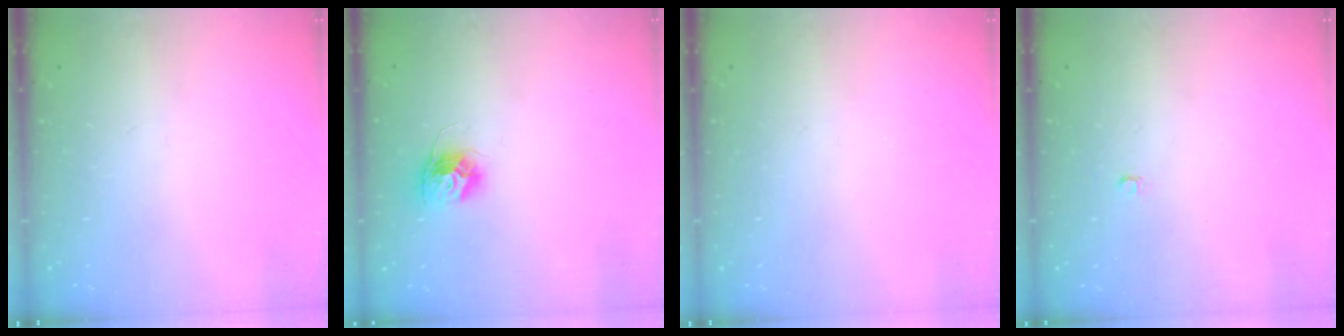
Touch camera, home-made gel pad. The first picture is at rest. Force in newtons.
{"total": 10.3, "press": 10.3, "slide": 0.6}
{"total": 0.0}
{"total": 2.2, "press": 2.2, "slide": 0.2}